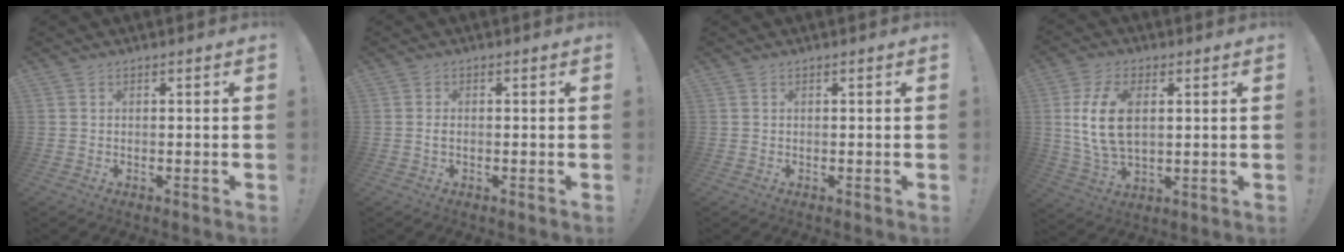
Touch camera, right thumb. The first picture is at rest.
{"total": 0.9, "force": [-0.2, 0.3, 0.9], "torque": [-0.015, 0.003, -0.004]}
{"total": 0.0}
{"total": 13.2, "force": [2.3, 7.6, 10.5], "torque": [-0.201, -0.006, 0.042]}